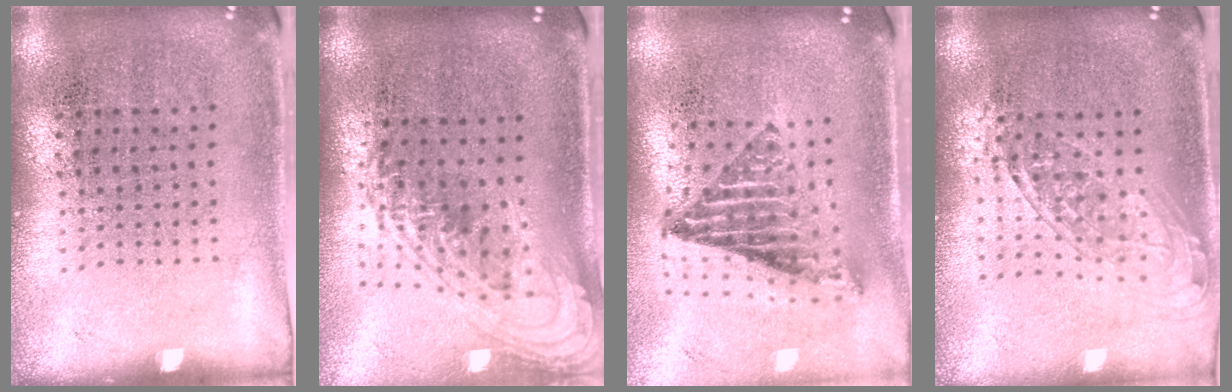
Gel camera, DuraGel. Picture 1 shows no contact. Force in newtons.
{"total": 2.2, "press": 1.6, "slide": 1.5}
{"total": 1.7, "press": 1.4, "slide": 1.0}
{"total": 1.6, "press": 1.3, "slide": 1.0}